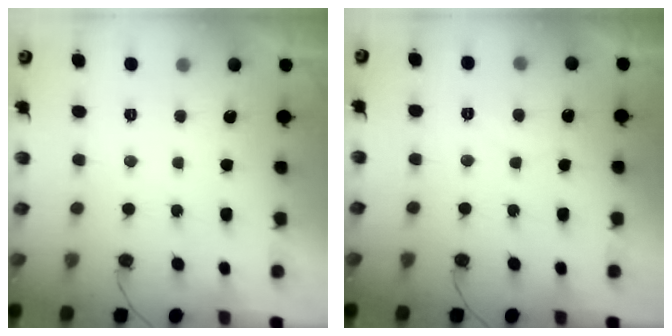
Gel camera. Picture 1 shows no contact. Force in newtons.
{"total": 5.7, "press": 5.7, "slide": 0.5}